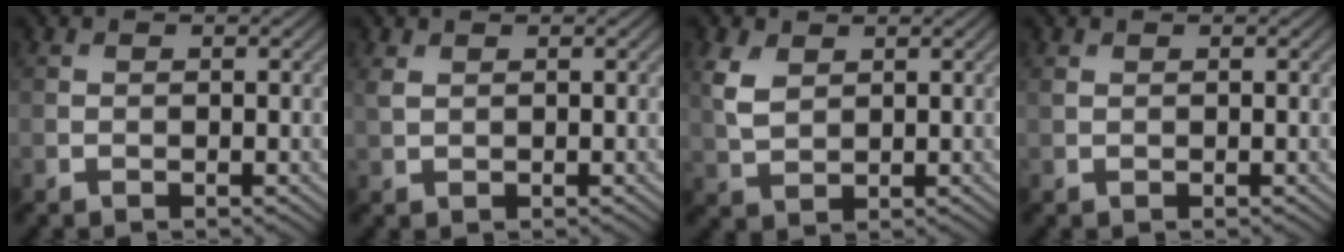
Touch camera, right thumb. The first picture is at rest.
{"total": 1.3, "force": [0.7, 0.7, 0.9], "torque": [-0.029, 0.002, 0.016]}
{"total": 4.1, "force": [1.6, 2.6, 2.7], "torque": [-0.078, 0.001, 0.035]}
{"total": 0.6, "force": [0.4, 0.3, 0.4], "torque": [-0.014, 0.001, 0.009]}